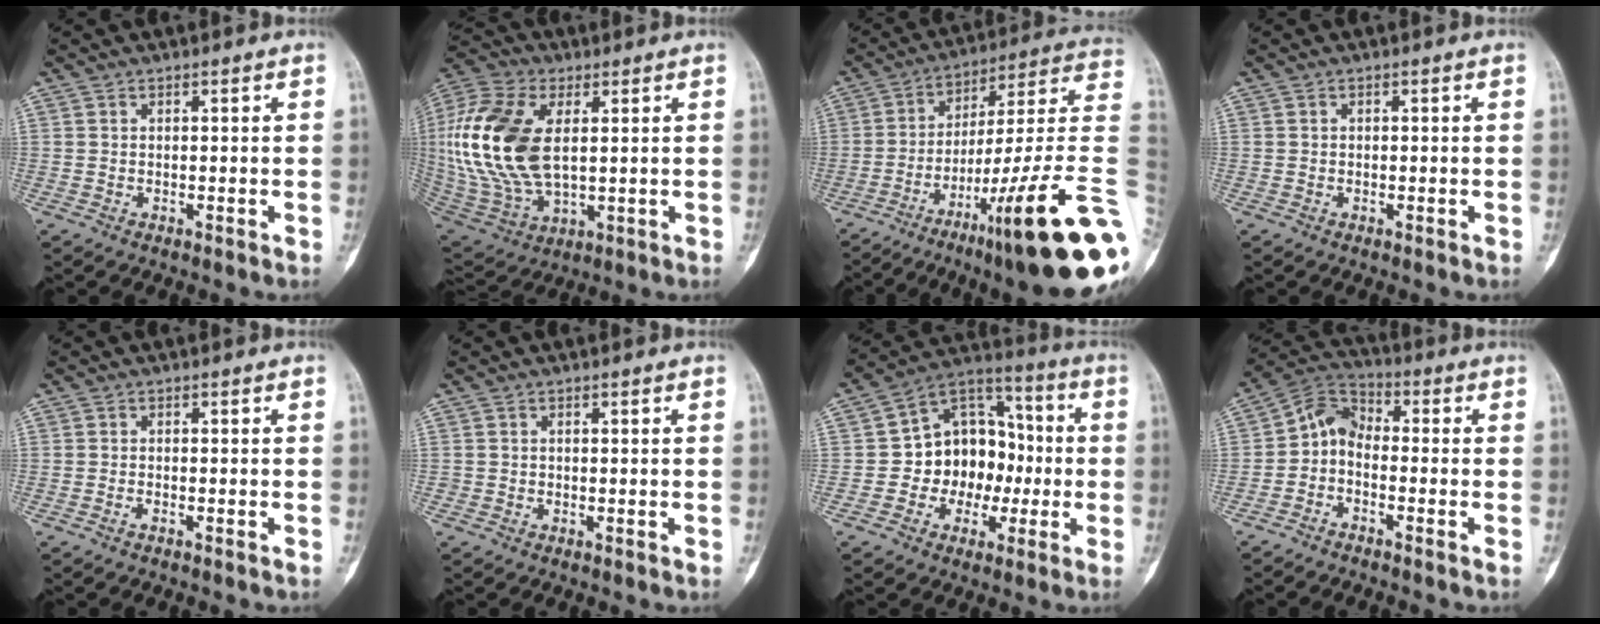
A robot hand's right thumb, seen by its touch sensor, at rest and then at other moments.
{"total": 22.2, "force": [3.3, 12.5, 18.1], "torque": [-0.391, -0.012, 0.063]}
{"total": 29.0, "force": [-9.6, 3.8, 27.1], "torque": [-0.322, 0.062, -0.141]}
{"total": 0.0}
{"total": 0.9, "force": [-0.6, 0.2, 0.6], "torque": [-0.016, 0.005, -0.012]}
{"total": 0.5, "force": [-0.1, 0.5, 0.0], "torque": [0.002, 0.005, -0.003]}
{"total": 14.6, "force": [-1.8, 11.7, 8.5], "torque": [-0.070, 0.044, -0.035]}
{"total": 6.5, "force": [-1.8, 4.3, 4.6], "torque": [-0.073, 0.037, -0.053]}